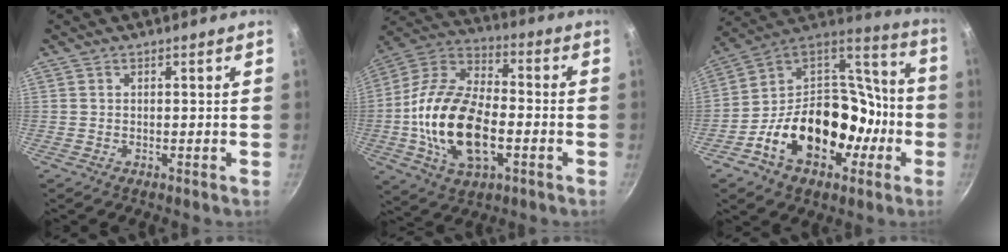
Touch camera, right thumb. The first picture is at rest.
{"total": 21.2, "force": [-4.1, 11.7, 17.2], "torque": [-0.319, 0.030, -0.087]}
{"total": 24.5, "force": [-8.2, 17.1, 15.5], "torque": [-0.223, 0.080, -0.133]}